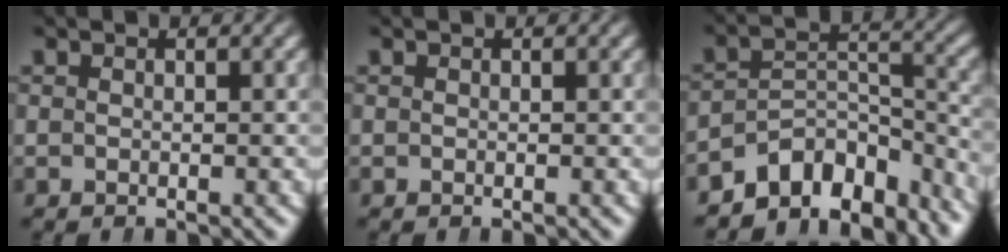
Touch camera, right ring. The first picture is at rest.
{"total": 0.0}
{"total": 11.7, "force": [-8.2, 6.2, 5.6], "torque": [-0.084, -0.039, -0.118]}